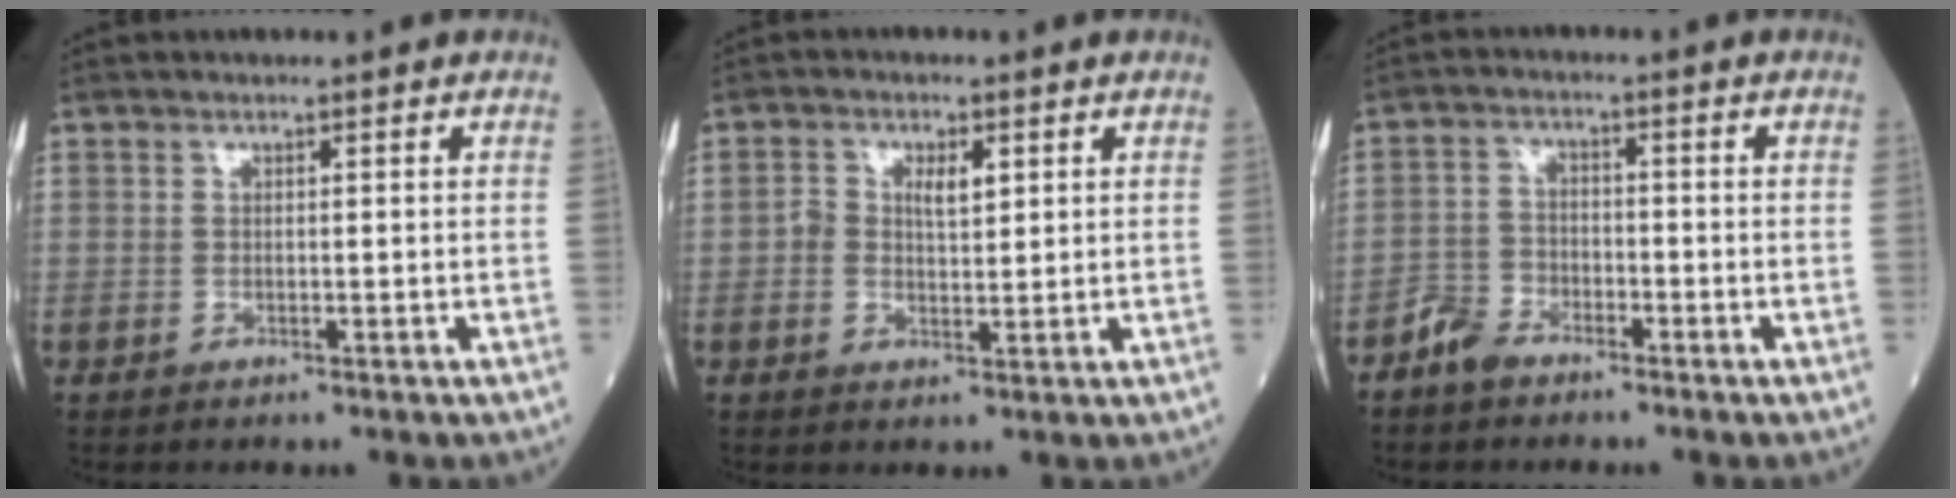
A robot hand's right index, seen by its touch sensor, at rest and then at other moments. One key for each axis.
{"total": 3.6, "fx": 0.9, "fy": 2.0, "fz": 2.9, "tx": -0.051, "ty": 0.011, "tz": 0.015}
{"total": 3.9, "fx": -3.2, "fy": 2.0, "fz": 1.1, "tx": -0.023, "ty": 0.005, "tz": -0.064}